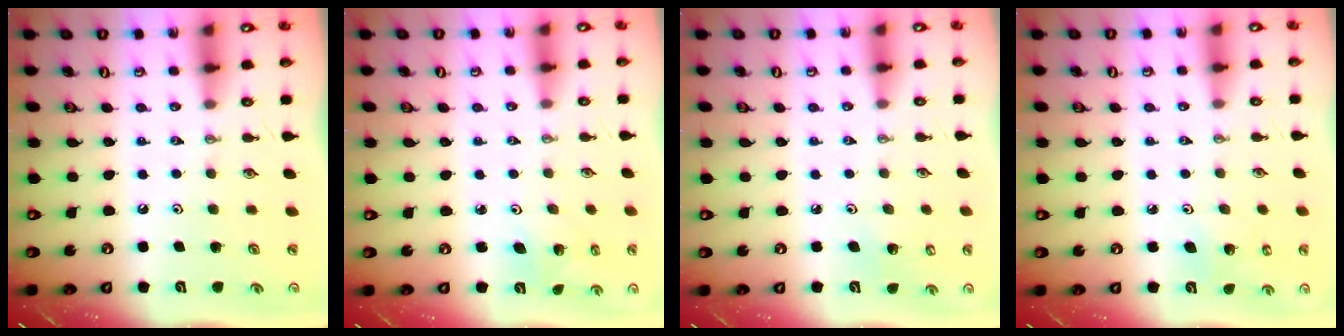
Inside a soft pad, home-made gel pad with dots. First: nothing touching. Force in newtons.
{"total": 2.7, "press": 2.7, "slide": 0.3}
{"total": 2.8, "press": 2.7, "slide": 0.7}
{"total": 4.2, "press": 4.1, "slide": 0.9}